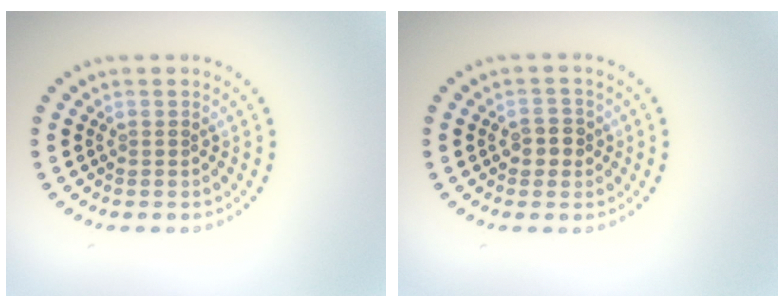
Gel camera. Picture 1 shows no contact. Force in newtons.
{"total": 2.1, "press": 2.0, "slide": 0.5}